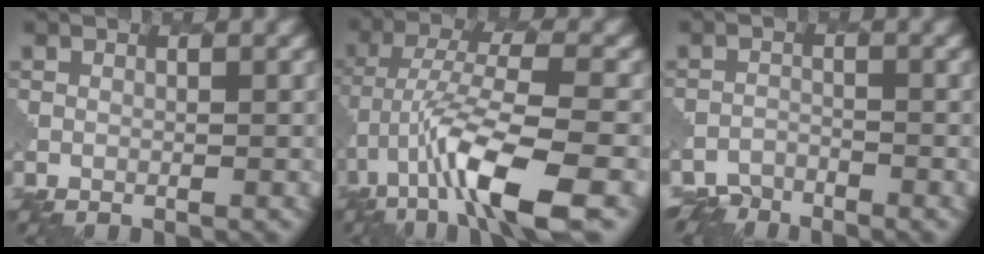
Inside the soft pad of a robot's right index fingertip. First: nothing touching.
{"total": 9.6, "force": [-4.6, 2.5, 8.1], "torque": [-0.154, 0.006, -0.088]}
{"total": 3.0, "force": [-3.0, 0.3, -0.6], "torque": [0.000, -0.005, -0.059]}